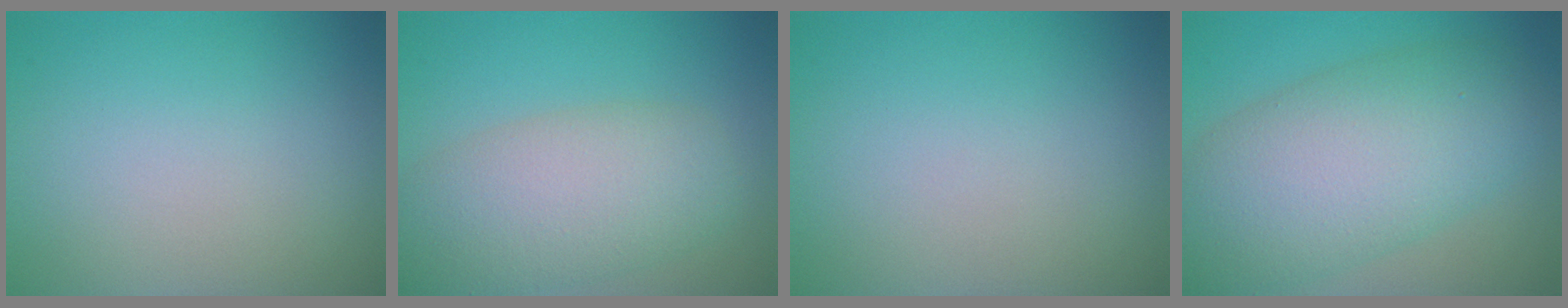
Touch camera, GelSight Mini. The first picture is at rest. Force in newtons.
{"total": 6.8, "press": 6.8, "slide": 0.4}
{"total": 0.0}
{"total": 10.2, "press": 10.2, "slide": 0.4}